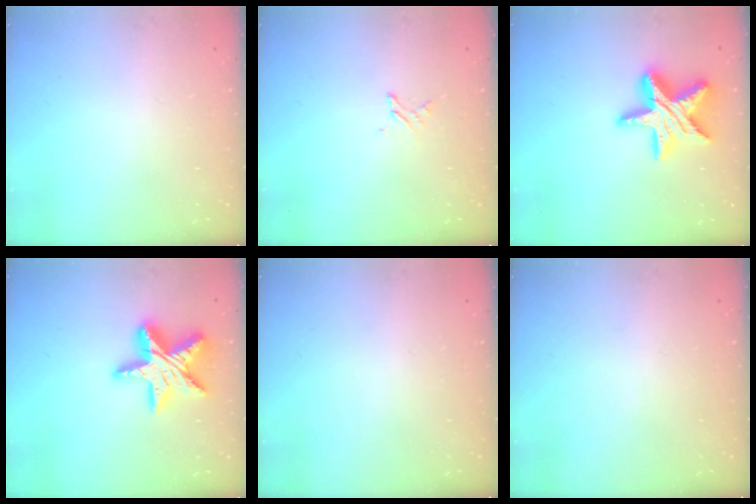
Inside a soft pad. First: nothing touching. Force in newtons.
{"total": 2.2, "press": 2.2, "slide": 0.3}
{"total": 17.8, "press": 17.8, "slide": 1.2}
{"total": 16.5, "press": 16.5, "slide": 1.2}
{"total": 0.0}
{"total": 0.0}